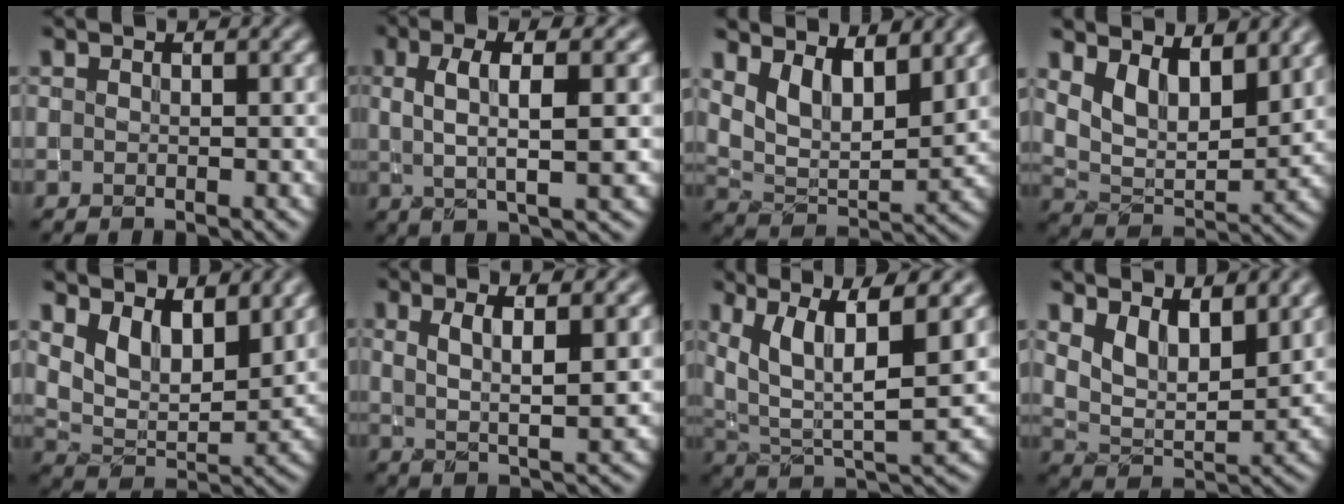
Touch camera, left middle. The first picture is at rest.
{"total": 5.6, "force": [1.0, 1.3, 5.4], "torque": [-0.096, 0.007, 0.017]}
{"total": 6.6, "force": [3.8, 3.1, 4.4], "torque": [-0.084, -0.012, 0.069]}
{"total": 6.4, "force": [3.5, 3.2, 4.2], "torque": [-0.083, -0.015, 0.062]}
{"total": 6.3, "force": [3.7, 3.2, 4.0], "torque": [-0.078, -0.014, 0.065]}
{"total": 4.4, "force": [1.6, 0.9, 4.0], "torque": [-0.076, -0.006, 0.030]}
{"total": 10.4, "force": [4.9, 3.3, 8.5], "torque": [-0.164, 0.001, 0.090]}
{"total": 5.8, "force": [3.3, 2.7, 4.0], "torque": [-0.078, -0.010, 0.059]}